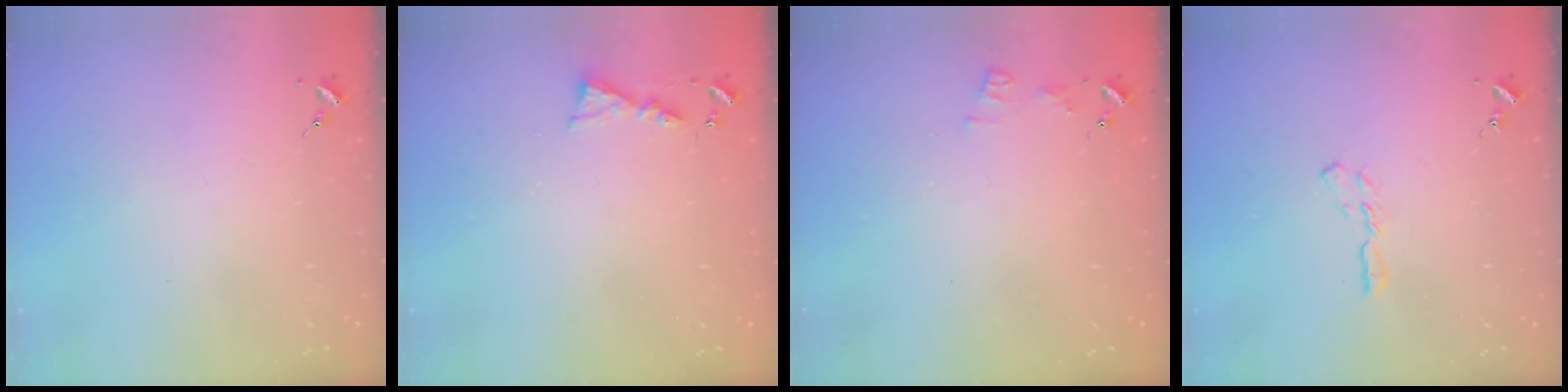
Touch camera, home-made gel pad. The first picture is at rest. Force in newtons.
{"total": 4.9, "press": 4.9, "slide": 0.5}
{"total": 5.2, "press": 5.2, "slide": 0.7}
{"total": 5.6, "press": 5.5, "slide": 0.4}